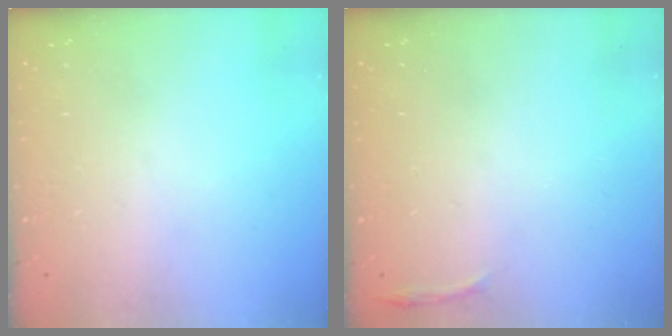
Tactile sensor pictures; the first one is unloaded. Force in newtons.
{"total": 3.0, "press": 1.9, "slide": 2.3}